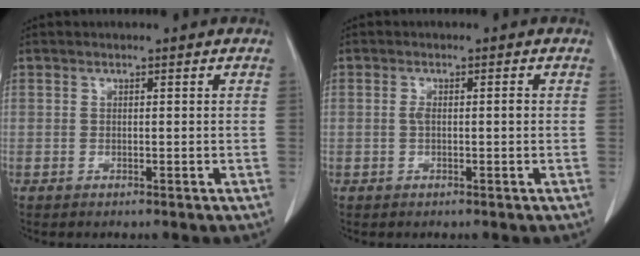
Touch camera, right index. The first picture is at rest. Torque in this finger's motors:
{"motor_torque": [0.13, -0.02, 0.06, 0.01]}